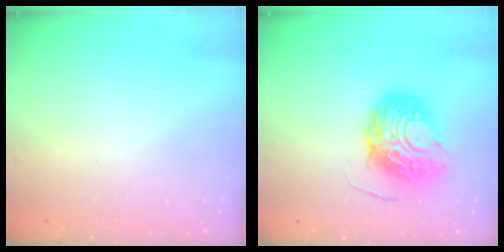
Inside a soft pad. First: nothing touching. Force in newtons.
{"total": 13.2, "press": 13.1, "slide": 1.5}